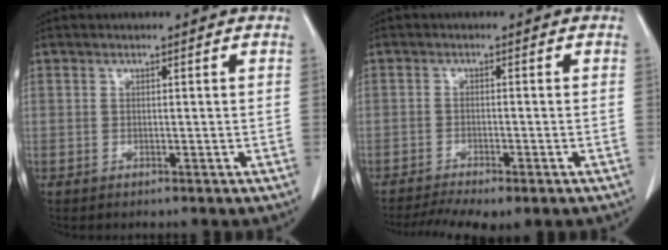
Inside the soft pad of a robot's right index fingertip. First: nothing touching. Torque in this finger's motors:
{"motor_torque": [0.68, -0.67, 0.23, 0.08]}